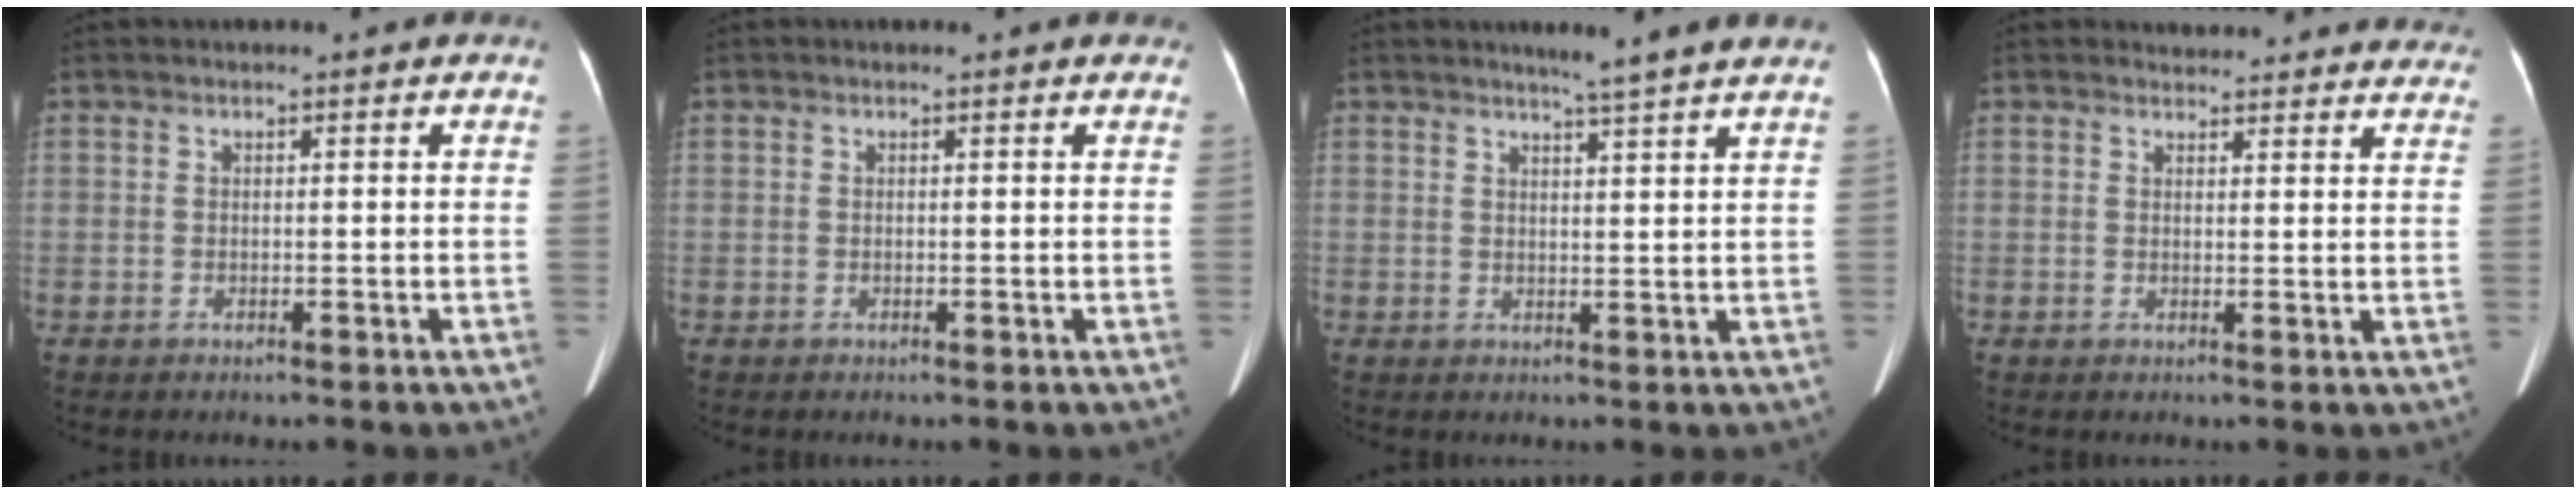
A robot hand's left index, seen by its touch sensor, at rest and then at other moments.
{"total": 1.9, "force": [1.7, 0.4, 0.6], "torque": [-0.012, 0.000, 0.005]}
{"total": 5.2, "force": [4.4, -1.0, 2.6], "torque": [-0.039, 0.000, 0.054]}
{"total": 15.2, "force": [14.6, 3.7, 2.1], "torque": [0.000, -0.023, 0.145]}